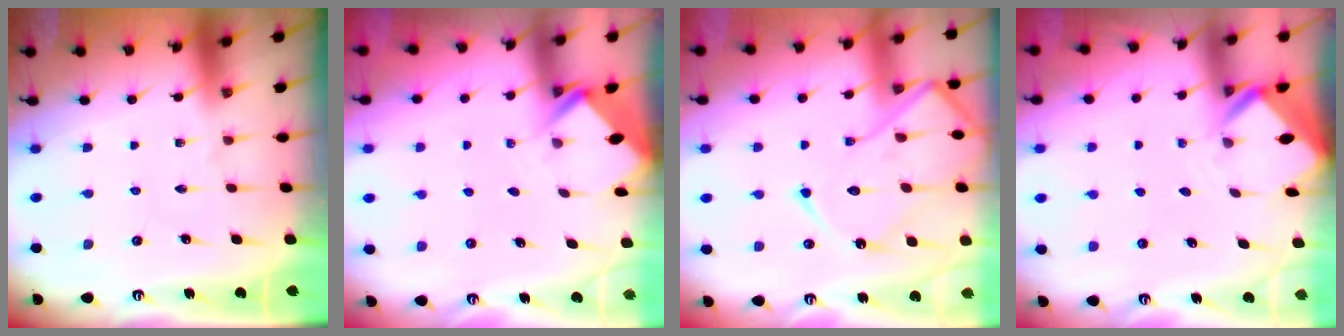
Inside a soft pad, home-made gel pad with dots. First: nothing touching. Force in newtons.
{"total": 2.7, "press": 2.7, "slide": 0.1}
{"total": 16.5, "press": 16.5, "slide": 1.7}
{"total": 2.9, "press": 2.9, "slide": 0.2}